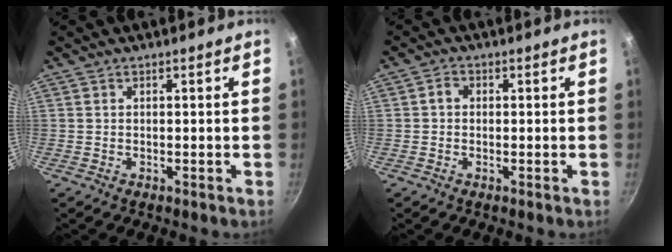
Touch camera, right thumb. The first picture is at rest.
{"total": 1.9, "force": [0.1, 1.5, 1.0], "torque": [-0.016, 0.007, -0.003]}